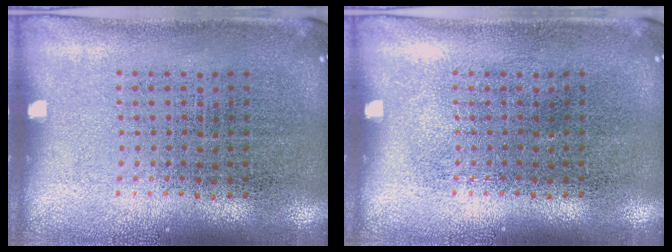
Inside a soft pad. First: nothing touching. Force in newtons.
{"total": 0.0}